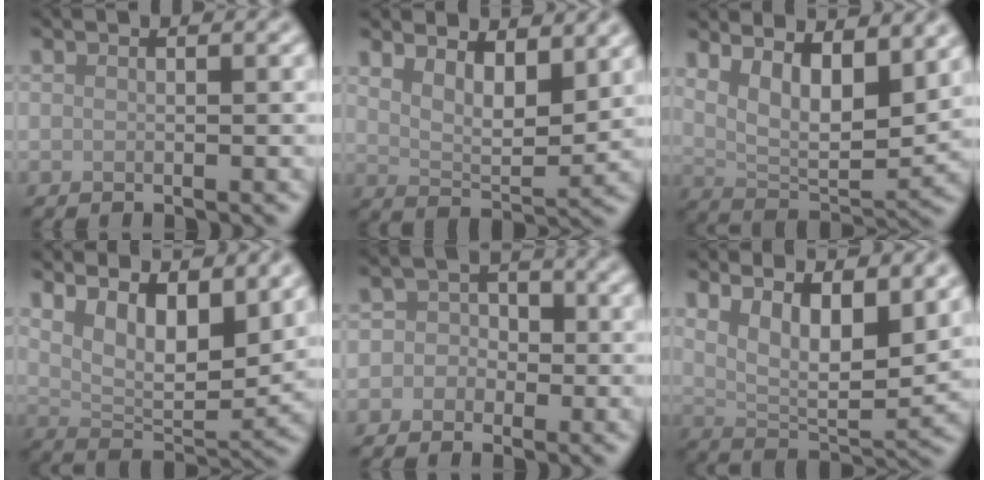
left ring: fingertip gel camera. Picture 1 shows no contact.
{"total": 5.1, "force": [3.1, 2.1, 3.4], "torque": [-0.064, -0.010, 0.048]}
{"total": 9.0, "force": [4.2, 3.7, 7.0], "torque": [-0.120, -0.008, 0.075]}
{"total": 8.4, "force": [4.3, 3.6, 6.2], "torque": [-0.109, -0.010, 0.075]}
{"total": 3.5, "force": [-0.8, 3.3, 0.8], "torque": [0.019, 0.021, -0.041]}
{"total": 9.9, "force": [4.8, 3.7, 7.8], "torque": [-0.123, -0.001, 0.079]}